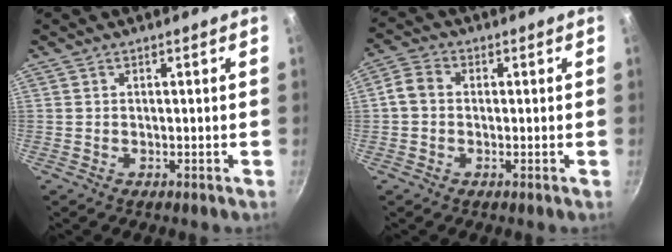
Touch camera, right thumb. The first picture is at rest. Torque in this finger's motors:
{"motor_torque": [-0.03, -0.11, 0.48, 0.62, 0.12]}